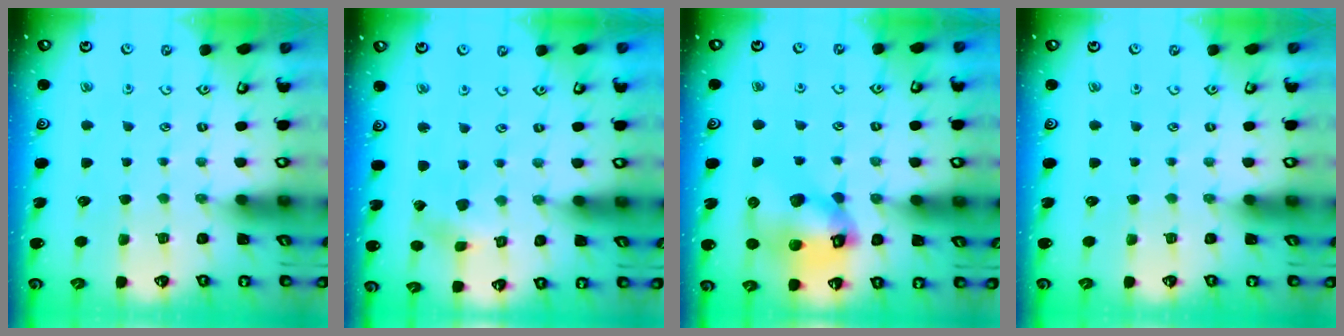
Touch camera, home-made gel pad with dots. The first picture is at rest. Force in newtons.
{"total": 2.7, "press": 2.7, "slide": 0.2}
{"total": 14.0, "press": 13.9, "slide": 2.0}
{"total": 0.0}